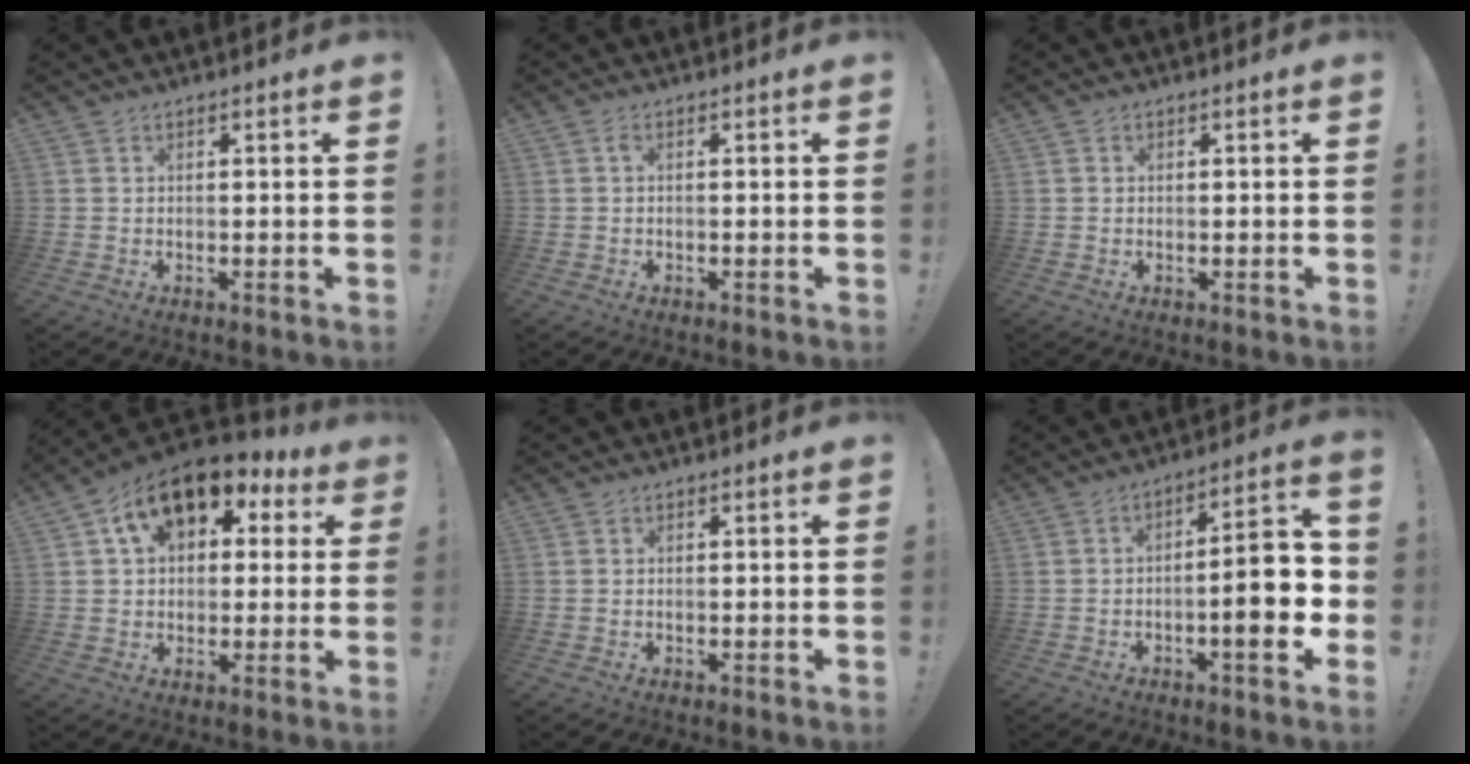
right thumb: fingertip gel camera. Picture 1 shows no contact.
{"total": 0.8, "force": [0.1, 0.3, 0.8], "torque": [-0.017, 0.002, 0.001]}
{"total": 0.7, "force": [0.4, 0.5, -0.1], "torque": [0.010, -0.001, 0.006]}
{"total": 14.6, "force": [7.9, 8.9, 8.4], "torque": [-0.128, -0.036, 0.145]}
{"total": 0.0}
{"total": 13.7, "force": [-3.0, 3.6, 12.9], "torque": [-0.164, 0.009, -0.051]}